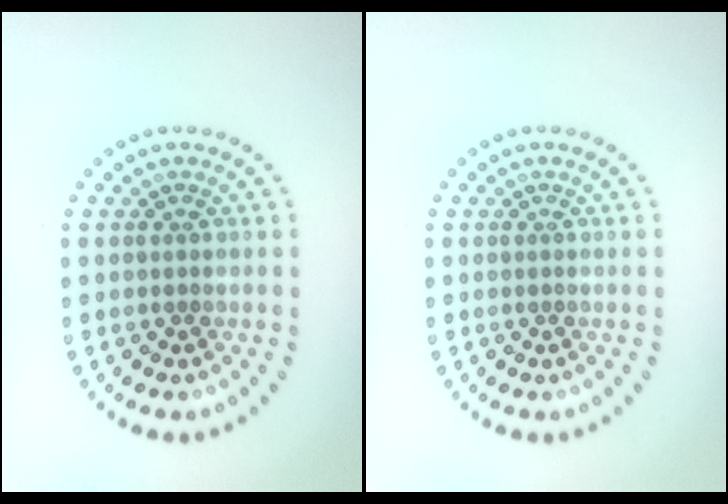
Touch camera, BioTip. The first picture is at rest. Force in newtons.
{"total": 0.0}